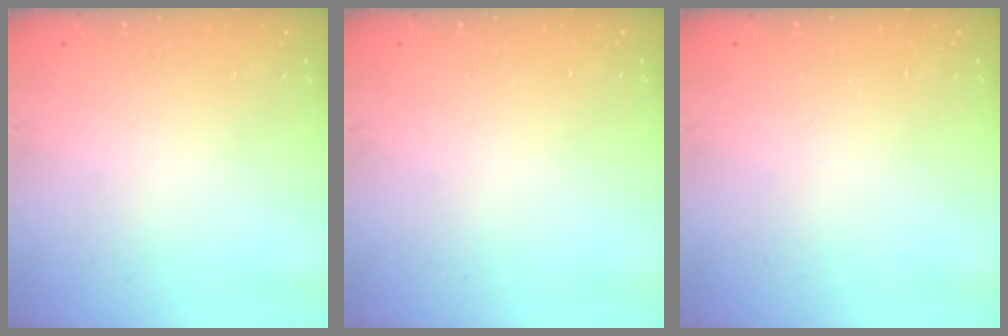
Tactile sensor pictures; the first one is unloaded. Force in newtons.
{"total": 0.0}
{"total": 0.0}